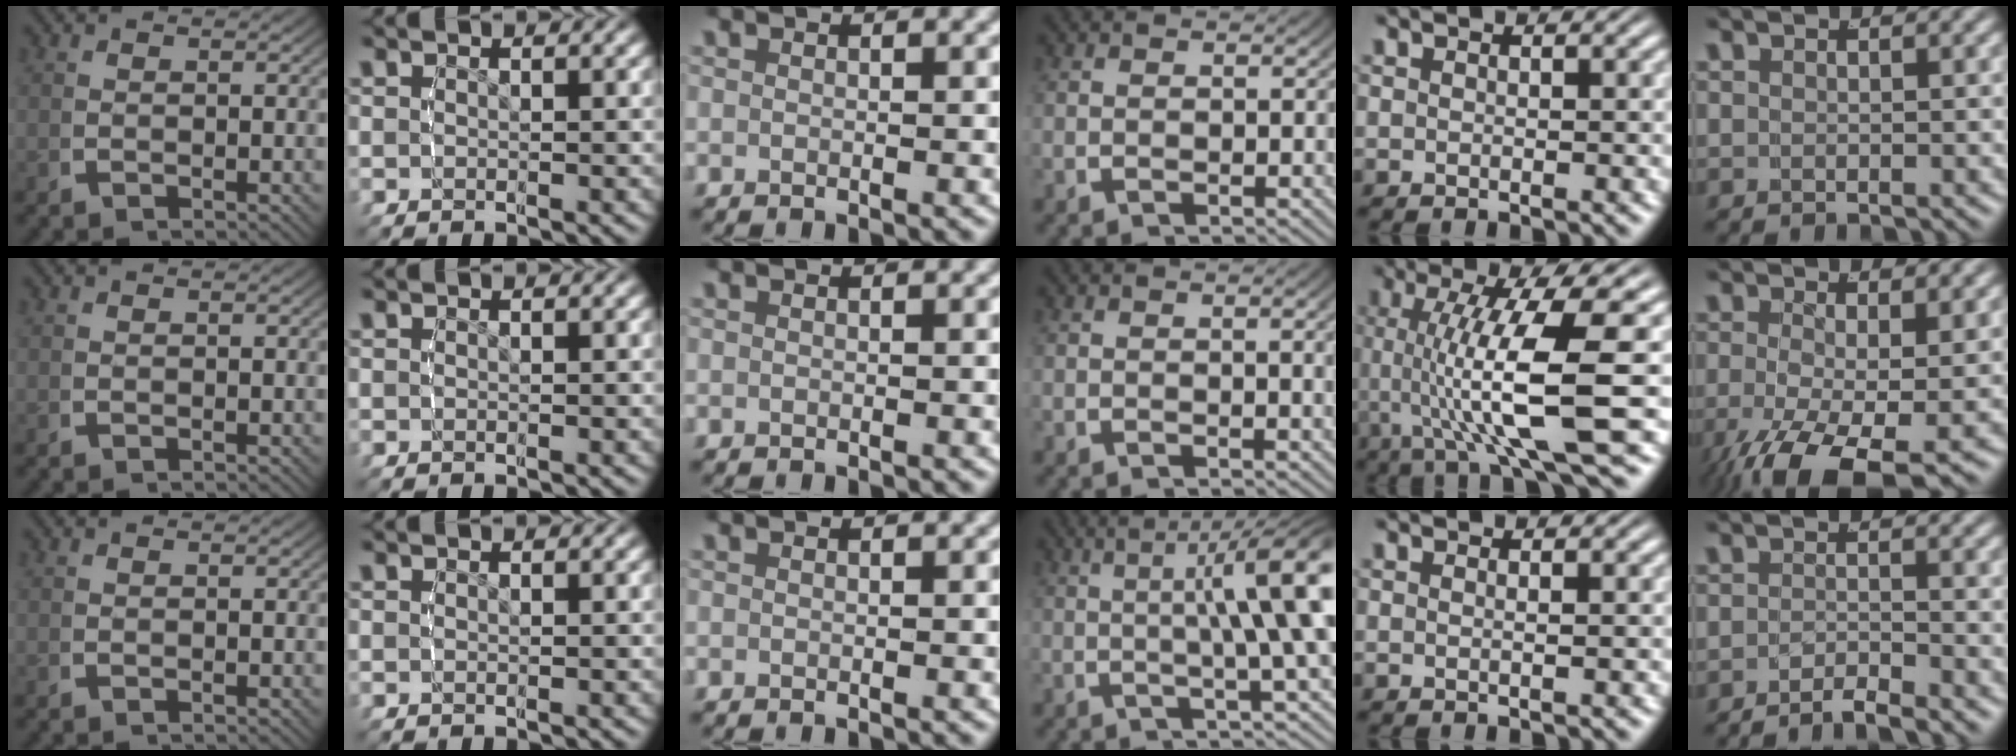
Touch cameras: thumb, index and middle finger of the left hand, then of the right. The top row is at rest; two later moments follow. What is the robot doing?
{"motion": "lift_and_place", "object": "condiment"}